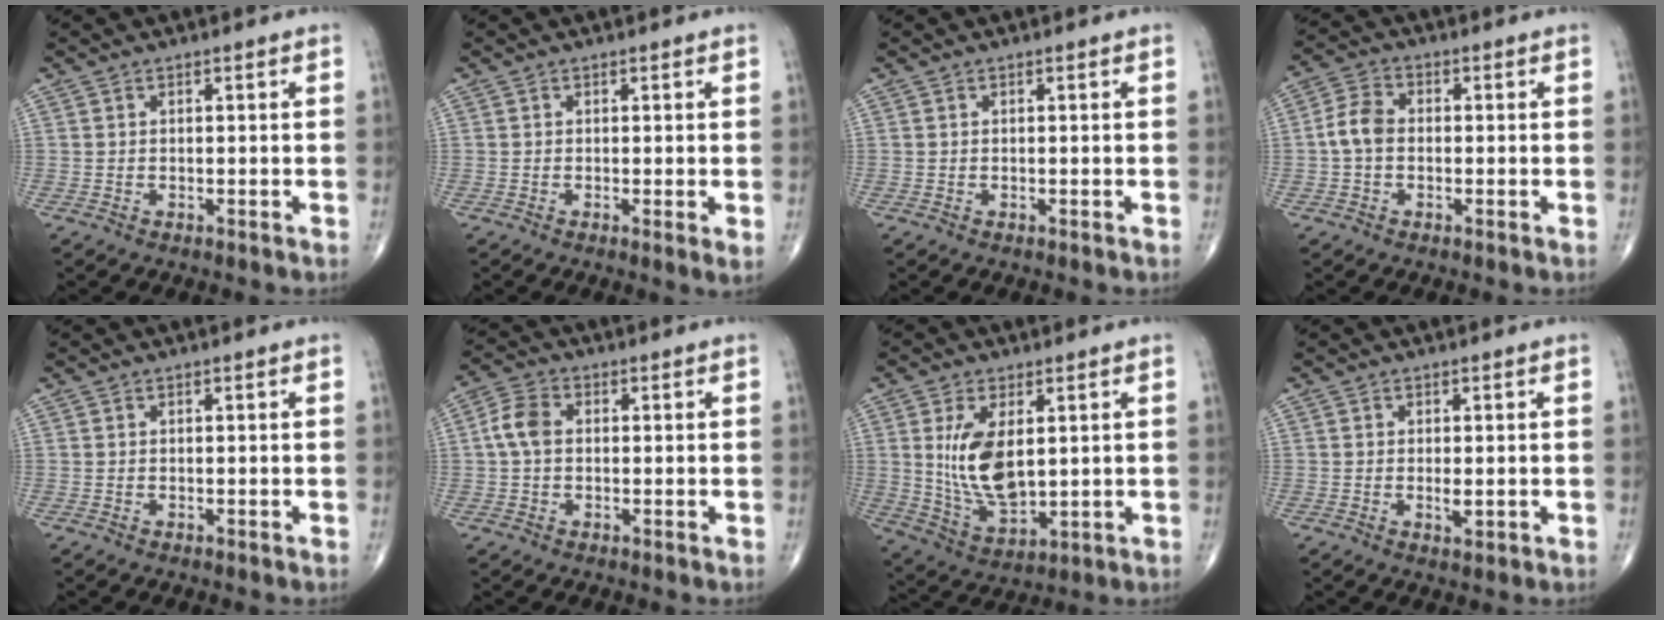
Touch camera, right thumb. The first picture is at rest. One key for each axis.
{"total": 1.8, "fx": 0.0, "fy": 0.3, "fz": 1.8, "tx": -0.030, "ty": -0.007, "tz": -0.003}
{"total": 0.0}
{"total": 5.2, "fx": -0.5, "fy": 3.7, "fz": 3.6, "tx": -0.070, "ty": 0.017, "tz": -0.021}
{"total": 0.0}
{"total": 5.3, "fx": 0.3, "fy": 3.7, "fz": 3.8, "tx": -0.078, "ty": 0.015, "tz": -0.002}
{"total": 12.0, "fx": 2.1, "fy": 6.2, "fz": 10.1, "tx": -0.178, "ty": -0.022, "tz": 0.054}
{"total": 1.9, "fx": -0.2, "fy": 0.8, "fz": 1.7, "tx": -0.029, "ty": -0.005, "tz": -0.003}